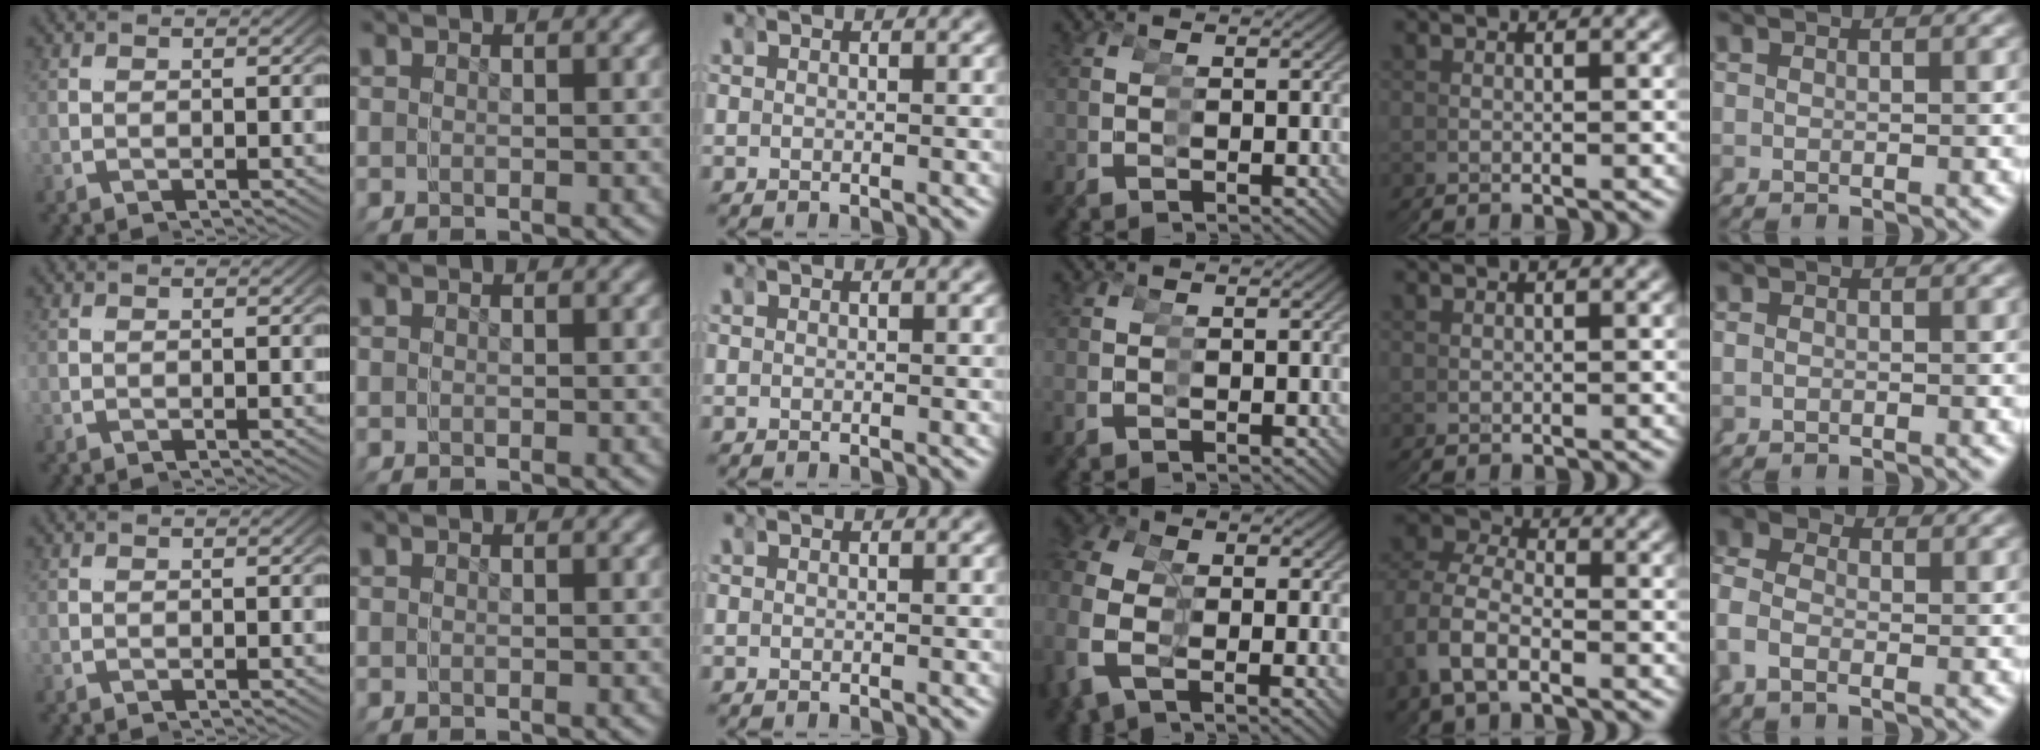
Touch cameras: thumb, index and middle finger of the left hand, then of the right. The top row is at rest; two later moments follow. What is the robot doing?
{"motion": "grasp_and_lifting", "object": "hoodie"}